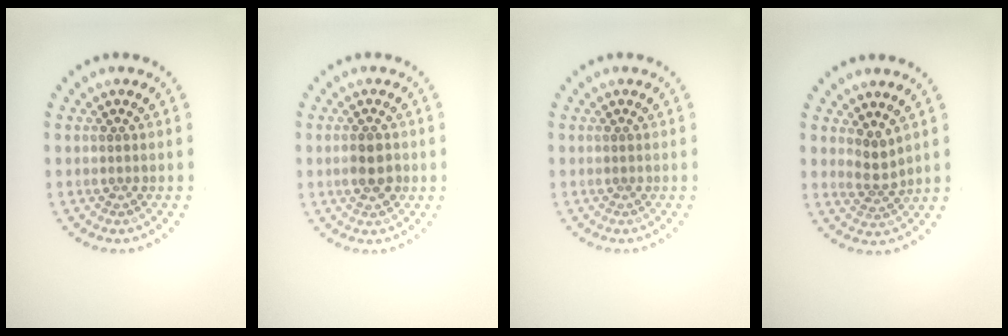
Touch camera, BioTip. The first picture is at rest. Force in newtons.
{"total": 2.3, "press": 2.3, "slide": 0.4}
{"total": 0.0}
{"total": 1.9, "press": 1.3, "slide": 1.3}